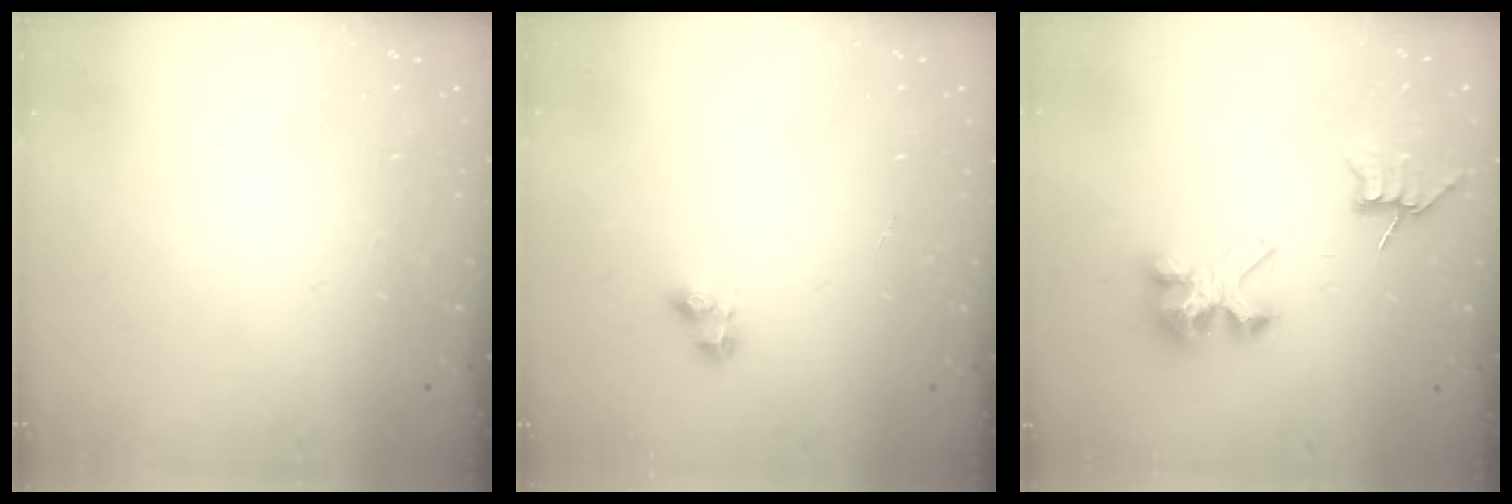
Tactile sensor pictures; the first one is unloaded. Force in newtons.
{"total": 2.6, "press": 2.6, "slide": 0.2}
{"total": 7.8, "press": 7.8, "slide": 0.5}